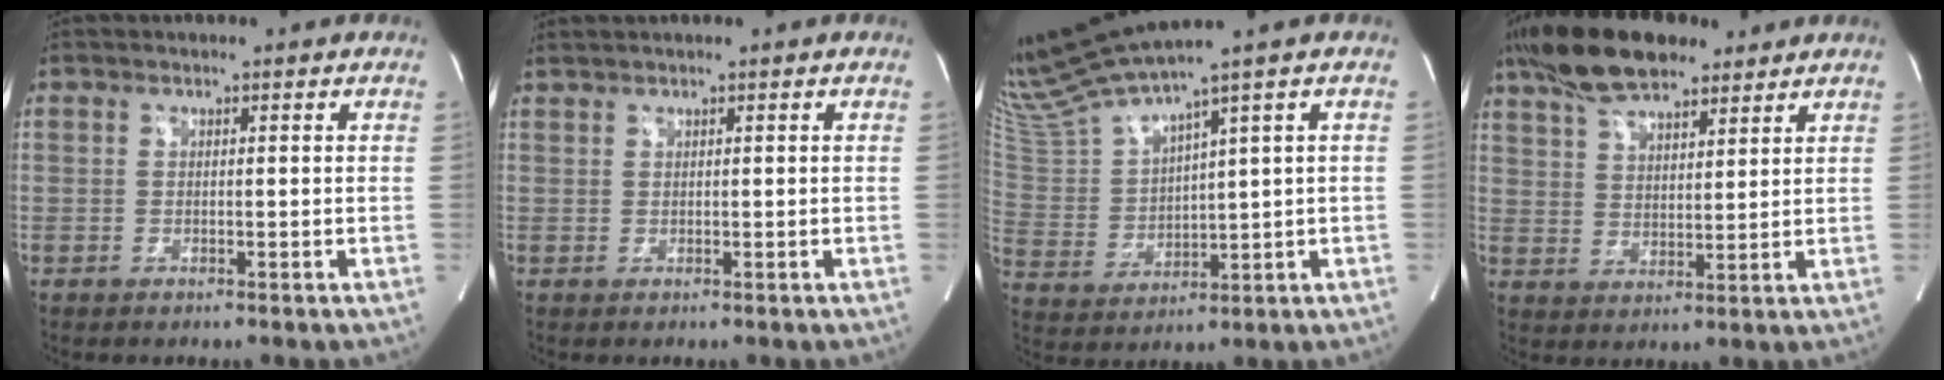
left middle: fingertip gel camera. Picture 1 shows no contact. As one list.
[{"total": 1.1, "force": [1.0, -0.1, 0.4], "torque": [-0.009, 0.010, 0.025]}, {"total": 11.1, "force": [9.7, -1.4, 5.2], "torque": [-0.115, -0.004, 0.202]}, {"total": 13.0, "force": [9.9, 4.4, 7.1], "torque": [-0.143, 0.025, 0.179]}]